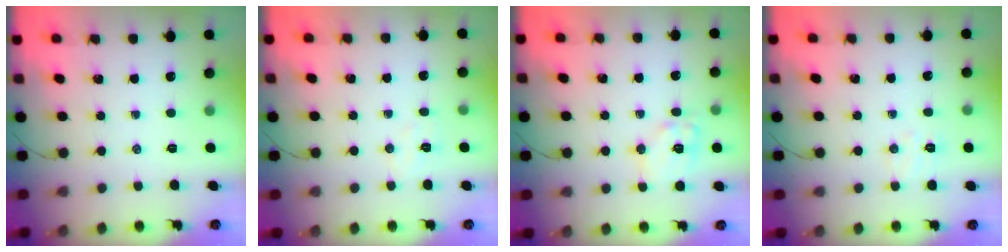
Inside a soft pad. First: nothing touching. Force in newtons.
{"total": 4.7, "press": 4.6, "slide": 0.9}
{"total": 10.9, "press": 10.8, "slide": 1.1}
{"total": 4.5, "press": 4.4, "slide": 1.0}